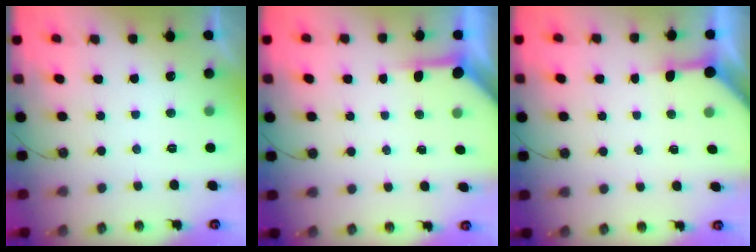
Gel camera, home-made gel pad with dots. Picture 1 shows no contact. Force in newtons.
{"total": 3.9, "press": 3.9, "slide": 0.4}
{"total": 4.1, "press": 4.1, "slide": 0.3}